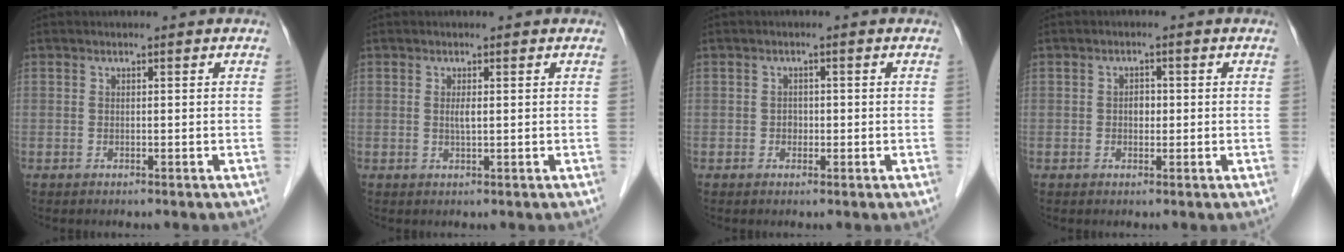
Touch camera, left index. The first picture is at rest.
{"total": 1.2, "force": [0.1, 0.1, 1.2], "torque": [-0.027, -0.004, 0.002]}
{"total": 1.2, "force": [-0.4, 1.0, 0.6], "torque": [-0.006, 0.001, -0.007]}
{"total": 1.6, "force": [-0.2, 1.2, 1.1], "torque": [-0.016, 0.002, -0.005]}